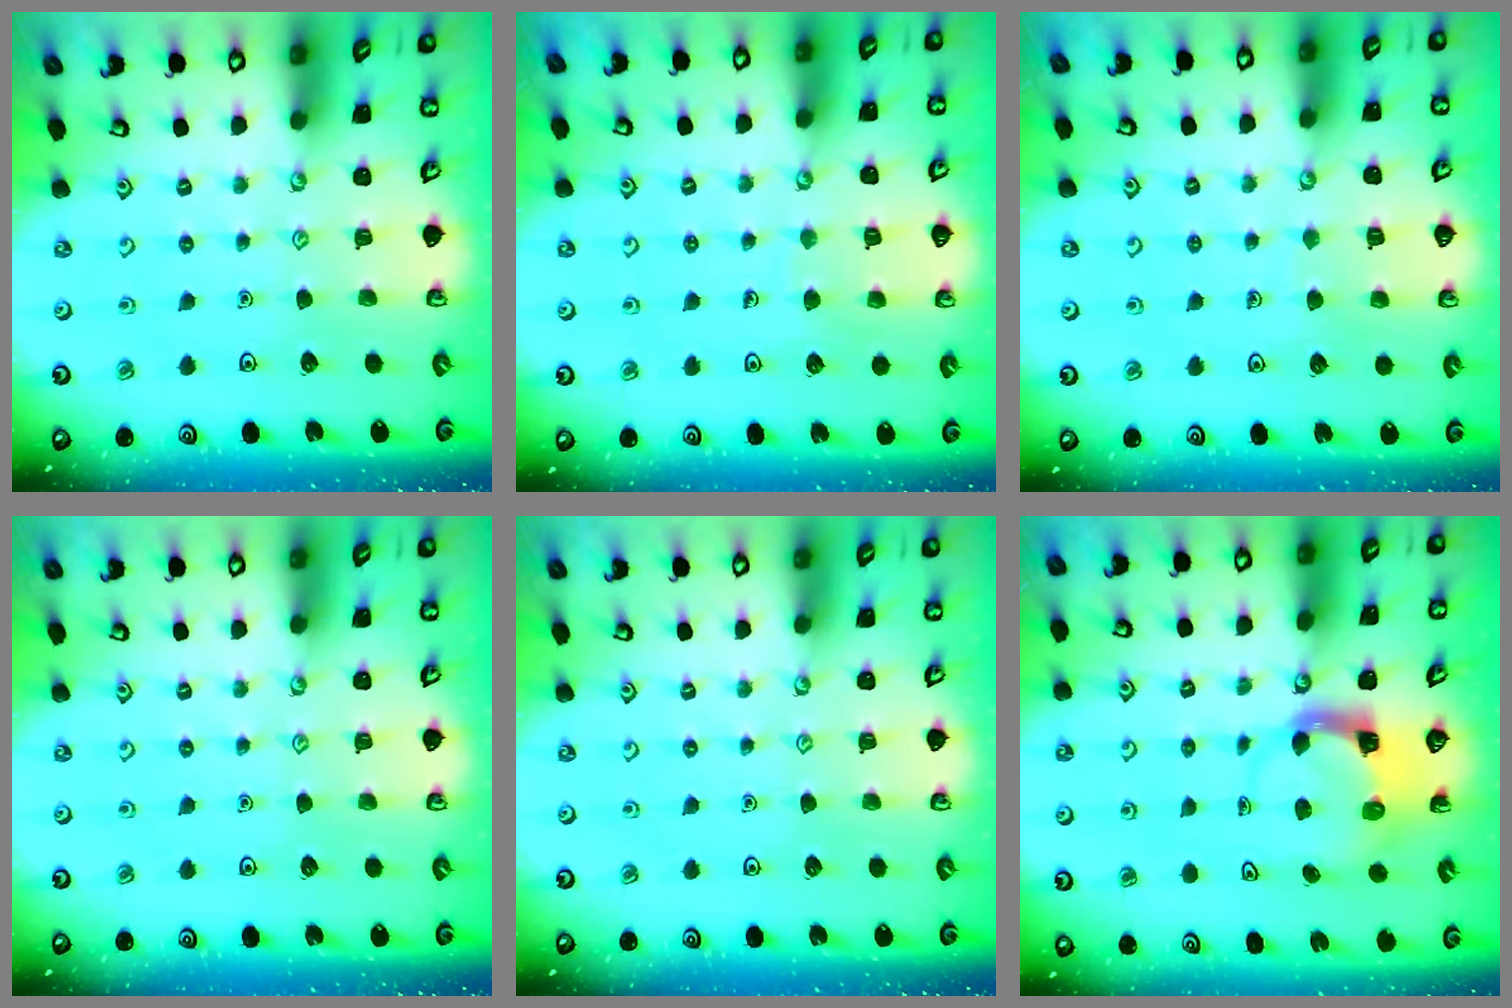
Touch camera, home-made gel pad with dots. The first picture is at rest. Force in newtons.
{"total": 4.7, "press": 4.7, "slide": 0.4}
{"total": 4.3, "press": 4.3, "slide": 0.4}
{"total": 0.0}
{"total": 0.0}
{"total": 3.7, "press": 3.7, "slide": 0.5}